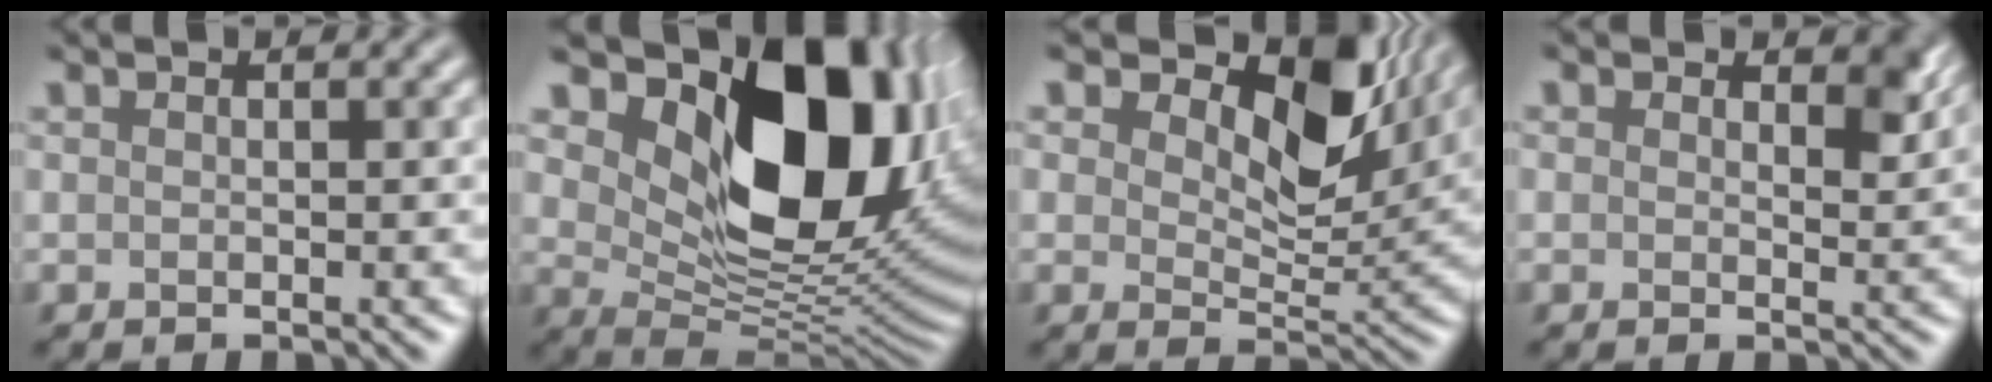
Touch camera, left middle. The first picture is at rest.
{"total": 14.2, "force": [5.4, 8.1, 10.3], "torque": [-0.137, -0.012, 0.099]}
{"total": 10.1, "force": [5.2, 5.3, 6.9], "torque": [-0.108, -0.003, 0.083]}
{"total": 2.4, "force": [1.3, 1.4, 1.5], "torque": [-0.022, -0.007, 0.017]}